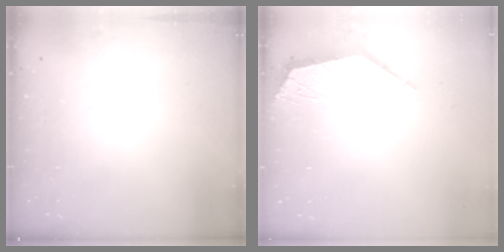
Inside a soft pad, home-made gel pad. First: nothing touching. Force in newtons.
{"total": 1.4, "press": 1.3, "slide": 0.5}